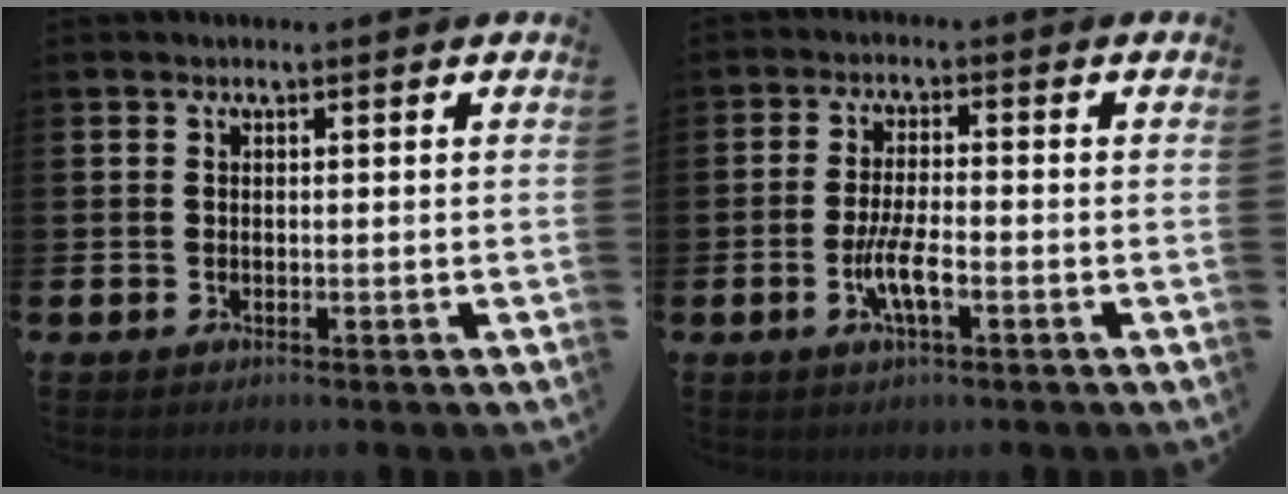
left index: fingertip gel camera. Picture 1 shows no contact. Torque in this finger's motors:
{"motor_torque": [0.27, 0.08, 0.21, 0.21]}